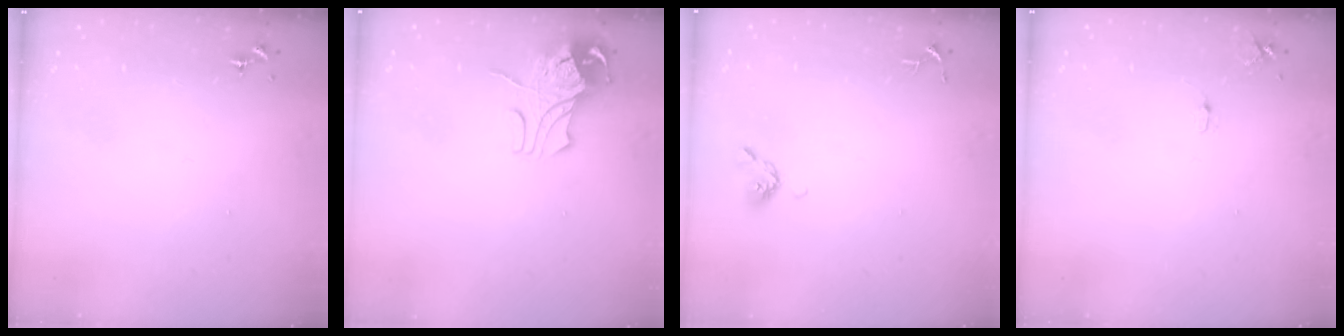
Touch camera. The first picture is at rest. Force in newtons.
{"total": 9.4, "press": 9.4, "slide": 1.1}
{"total": 4.4, "press": 4.3, "slide": 0.9}
{"total": 5.2, "press": 5.1, "slide": 0.8}